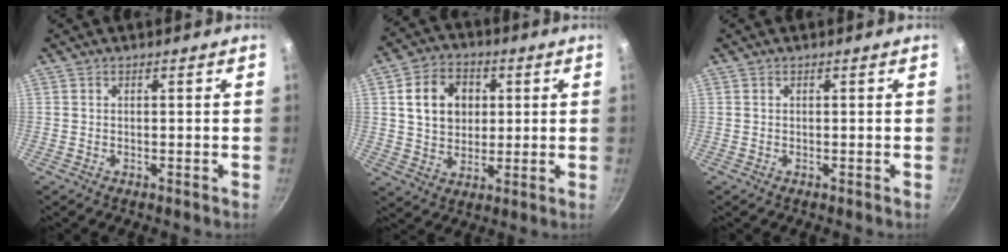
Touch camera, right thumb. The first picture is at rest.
{"total": 11.3, "force": [2.5, 9.0, 6.3], "torque": [-0.081, 0.006, 0.038]}
{"total": 0.0}